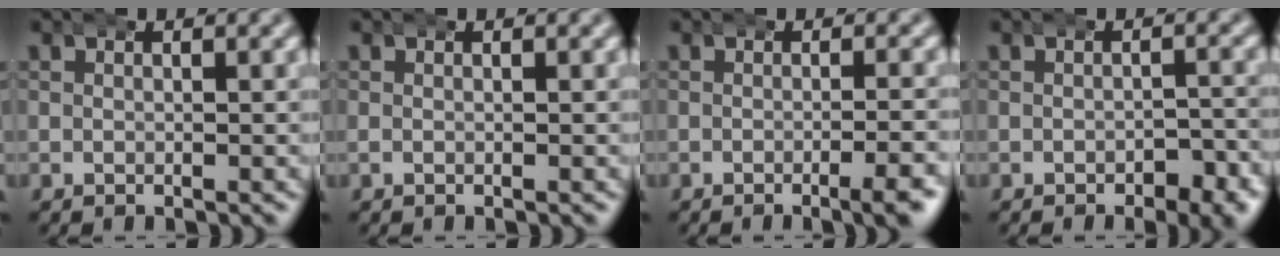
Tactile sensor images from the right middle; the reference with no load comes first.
{"total": 0.0}
{"total": 2.3, "force": [-1.4, -0.2, 1.9], "torque": [-0.025, 0.005, -0.025]}
{"total": 2.6, "force": [-1.9, 1.0, 1.4], "torque": [-0.020, -0.007, -0.030]}